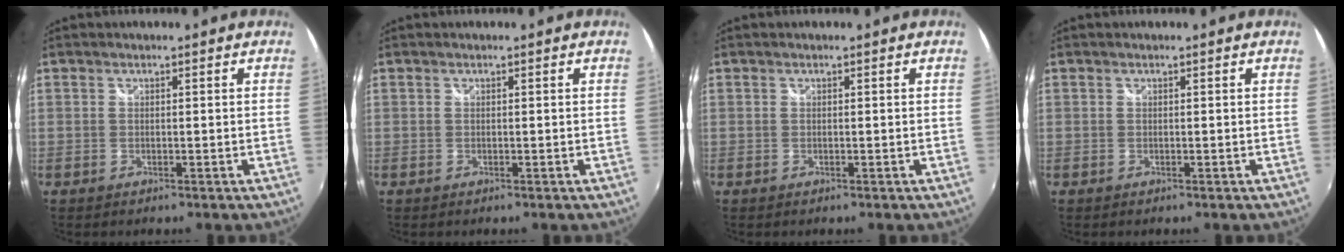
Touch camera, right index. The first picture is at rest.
{"total": 0.0}
{"total": 0.0}
{"total": 0.0}